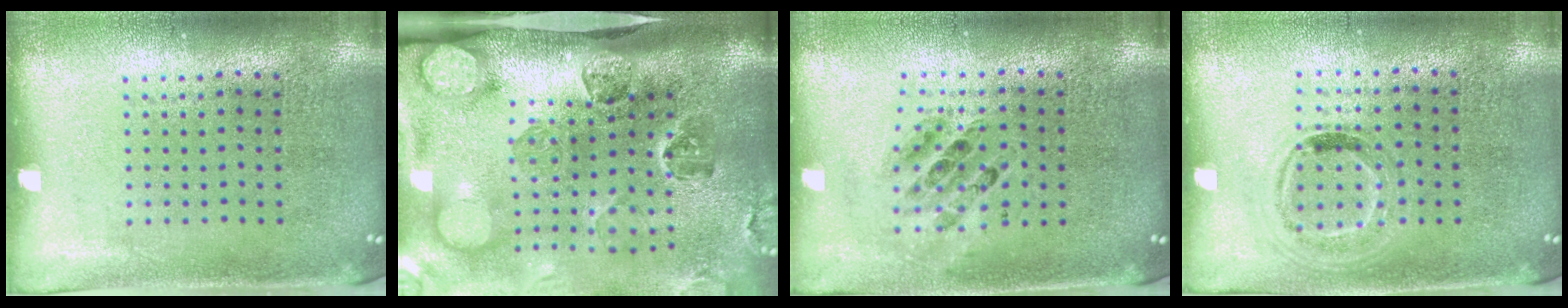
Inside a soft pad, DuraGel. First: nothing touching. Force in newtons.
{"total": 4.7, "press": 3.4, "slide": 3.3}
{"total": 0.6, "press": 0.6, "slide": 0.1}
{"total": 0.9, "press": 0.8, "slide": 0.4}